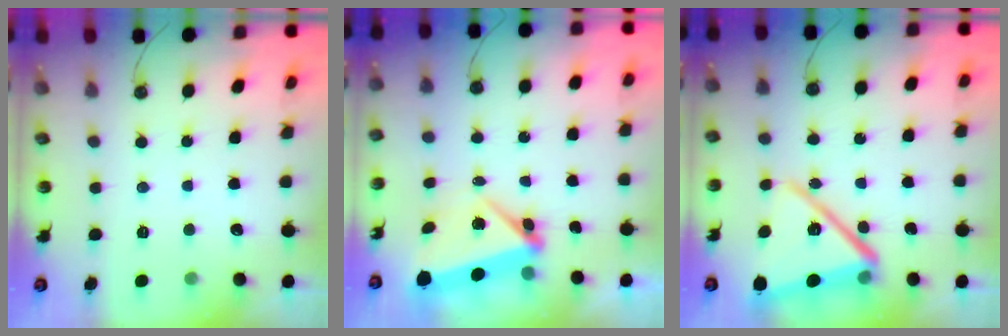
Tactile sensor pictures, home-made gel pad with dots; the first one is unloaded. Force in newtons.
{"total": 5.8, "press": 5.8, "slide": 0.3}
{"total": 18.4, "press": 18.1, "slide": 3.2}